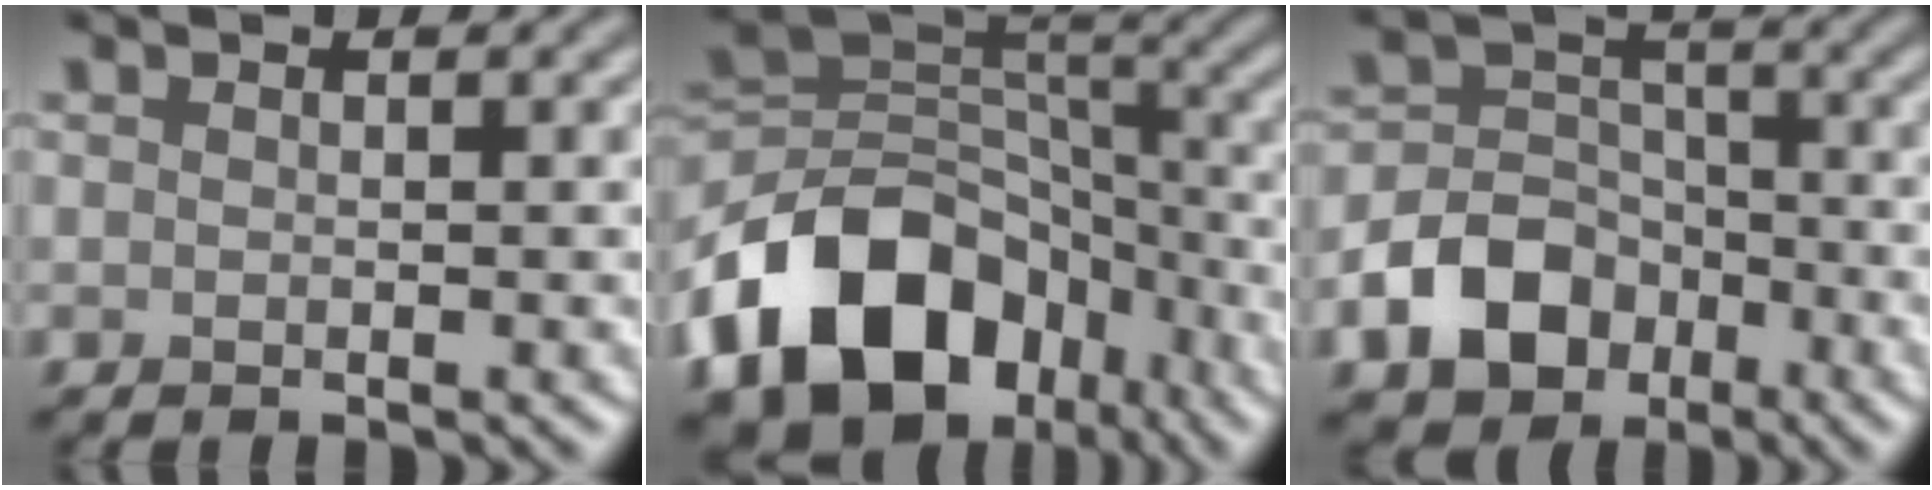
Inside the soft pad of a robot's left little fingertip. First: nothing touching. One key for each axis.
{"total": 13.9, "fx": -7.4, "fy": 9.3, "fz": 7.2, "tx": -0.134, "ty": 0.003, "tz": -0.135}
{"total": 7.0, "fx": -3.6, "fy": 5.2, "fz": 3.1, "tx": -0.044, "ty": 0.004, "tz": -0.079}